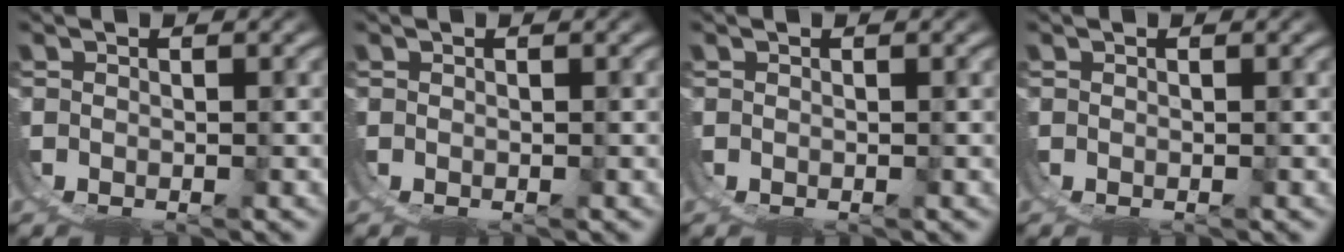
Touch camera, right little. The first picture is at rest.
{"total": 2.6, "force": [0.2, -2.6, -0.6], "torque": [0.026, -0.009, 0.015]}
{"total": 0.0}
{"total": 0.0}